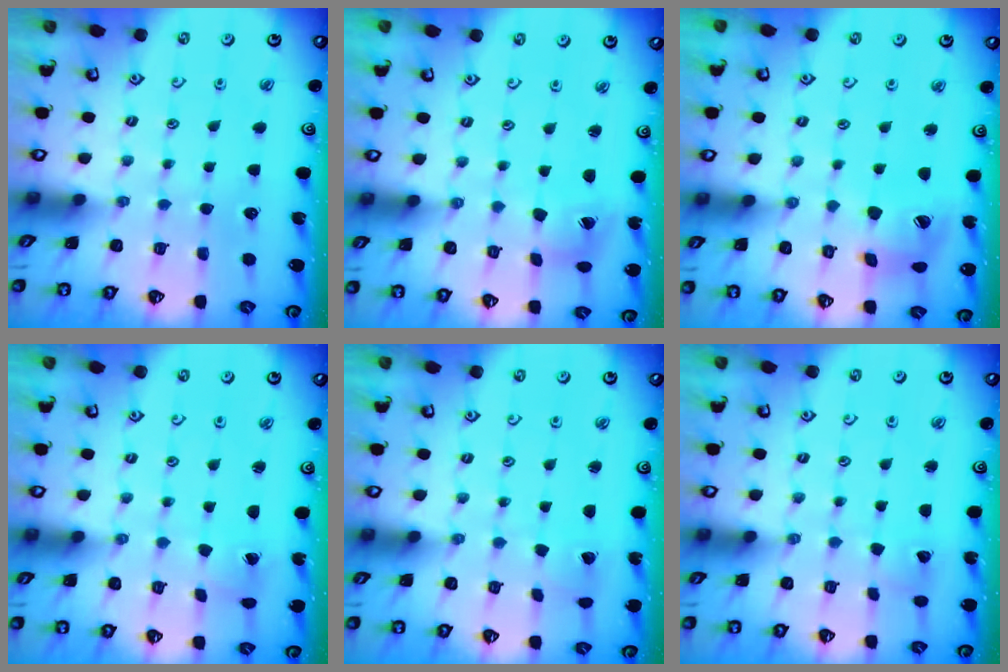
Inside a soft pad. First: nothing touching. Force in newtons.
{"total": 4.7, "press": 4.6, "slide": 0.4}
{"total": 11.8, "press": 11.7, "slide": 1.4}
{"total": 1.4, "press": 1.4, "slide": 0.1}
{"total": 2.1, "press": 2.1, "slide": 0.2}
{"total": 2.4, "press": 2.4, "slide": 0.2}